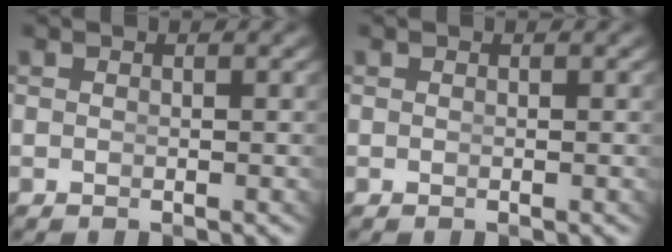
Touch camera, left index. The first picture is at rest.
{"total": 0.0}